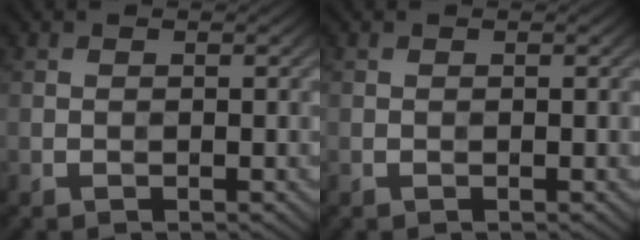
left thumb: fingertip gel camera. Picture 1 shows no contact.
{"total": 0.0}